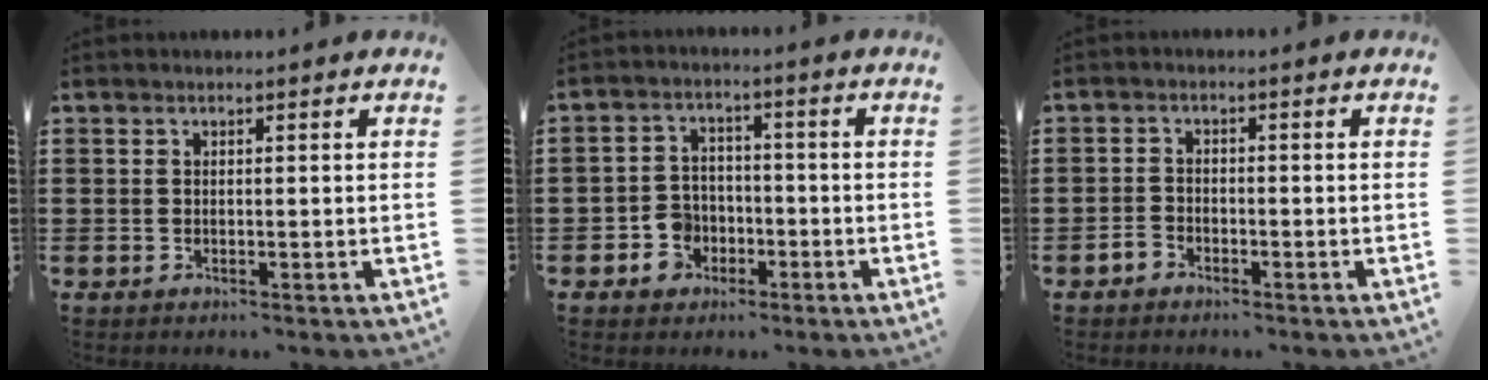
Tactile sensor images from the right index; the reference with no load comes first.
{"total": 4.5, "force": [-1.9, 3.8, 1.2], "torque": [-0.032, 0.011, -0.037]}
{"total": 1.6, "force": [-1.3, 0.9, 0.4], "torque": [-0.011, 0.003, -0.027]}